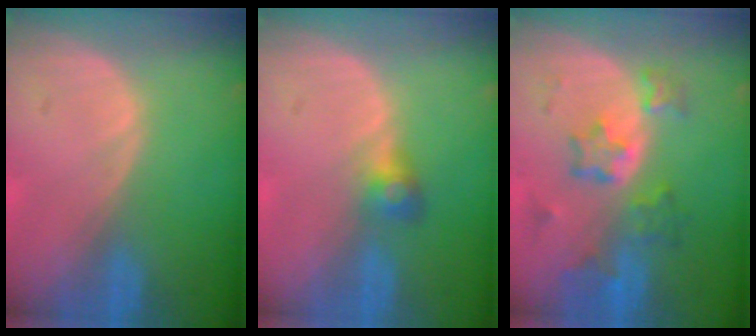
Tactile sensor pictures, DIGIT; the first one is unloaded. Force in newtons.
{"total": 2.7, "press": 2.6, "slide": 0.8}
{"total": 7.2, "press": 6.4, "slide": 3.1}